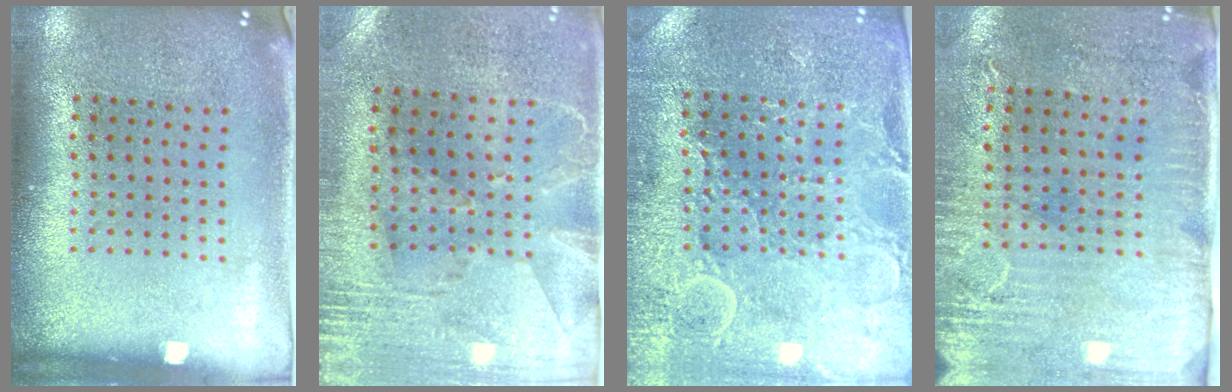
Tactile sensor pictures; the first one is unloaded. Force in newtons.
{"total": 2.7, "press": 2.3, "slide": 1.5}
{"total": 3.3, "press": 3.2, "slide": 0.6}
{"total": 3.0, "press": 2.5, "slide": 1.7}